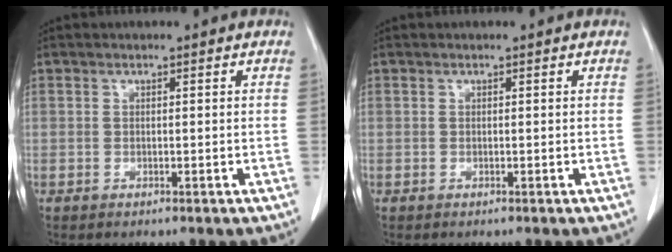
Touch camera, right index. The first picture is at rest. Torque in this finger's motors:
{"motor_torque": [0.00, 0.00, 0.00, 0.00]}